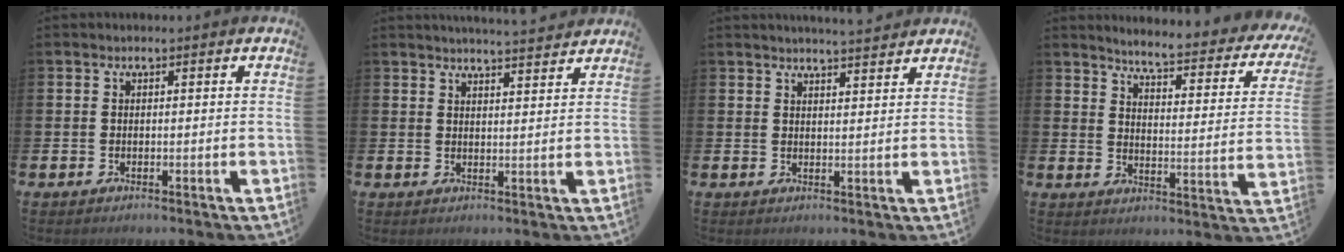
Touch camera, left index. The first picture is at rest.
{"total": 3.7, "force": [3.7, -0.4, 0.2], "torque": [-0.009, -0.022, 0.066]}
{"total": 3.2, "force": [3.2, -0.3, 0.2], "torque": [-0.008, -0.018, 0.058]}
{"total": 4.8, "force": [4.6, 0.1, 1.4], "torque": [-0.045, -0.046, 0.071]}